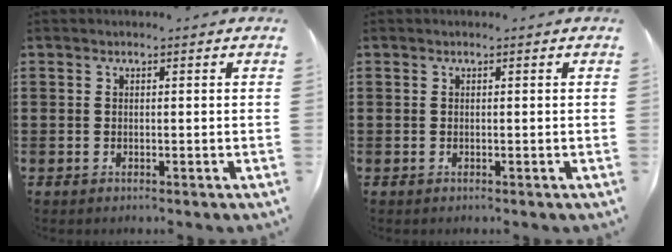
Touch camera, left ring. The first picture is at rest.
{"total": 0.0}